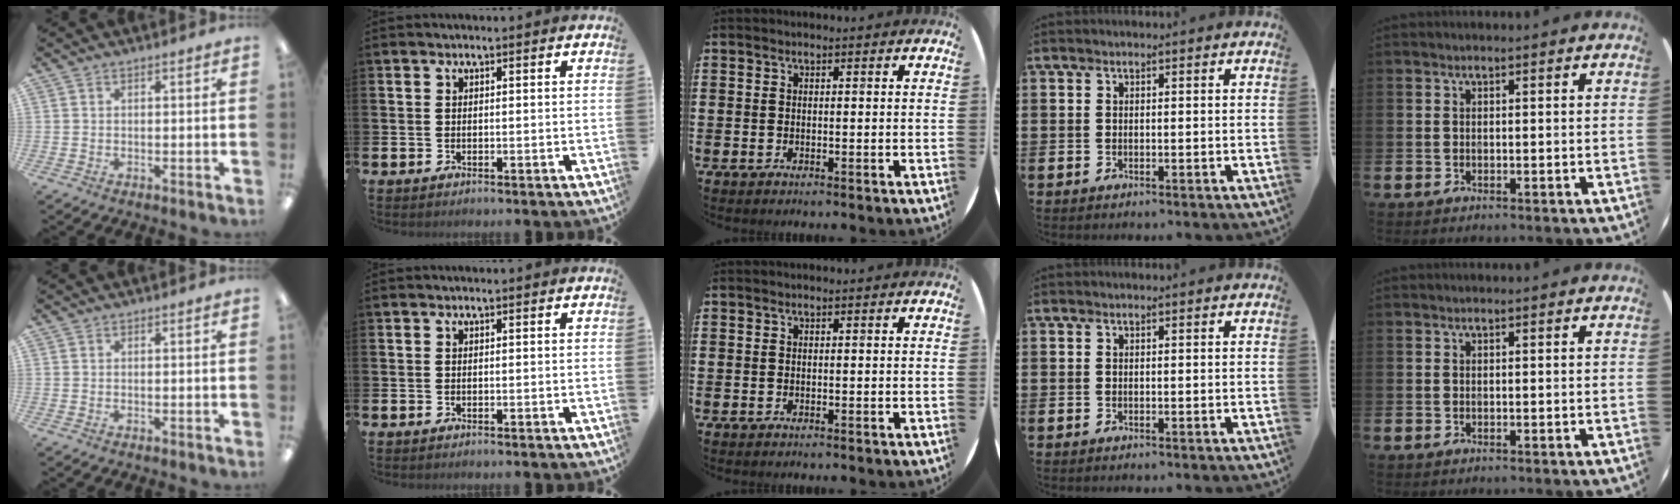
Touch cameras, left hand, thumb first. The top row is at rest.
{}